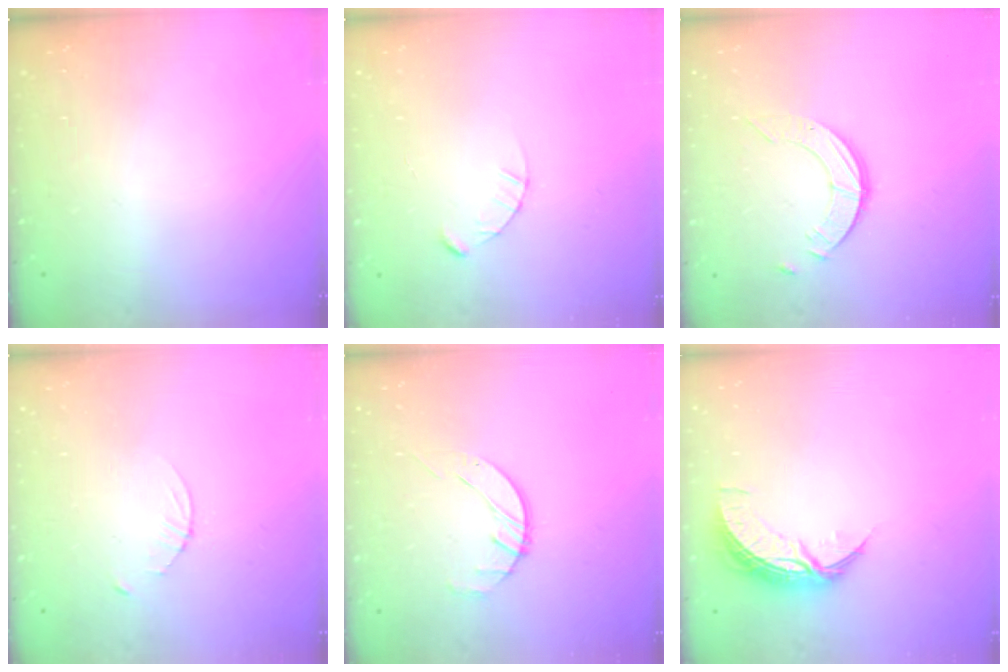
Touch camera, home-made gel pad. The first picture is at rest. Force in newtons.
{"total": 2.4, "press": 2.4, "slide": 0.3}
{"total": 3.7, "press": 3.6, "slide": 0.4}
{"total": 2.3, "press": 2.3, "slide": 0.3}
{"total": 2.1, "press": 2.0, "slide": 0.3}
{"total": 8.2, "press": 8.2, "slide": 0.4}